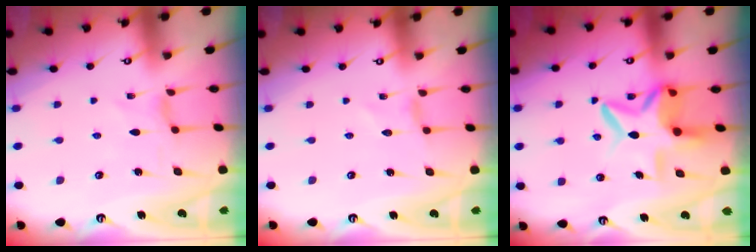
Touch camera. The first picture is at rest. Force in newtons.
{"total": 0.0}
{"total": 10.9, "press": 10.8, "slide": 1.5}